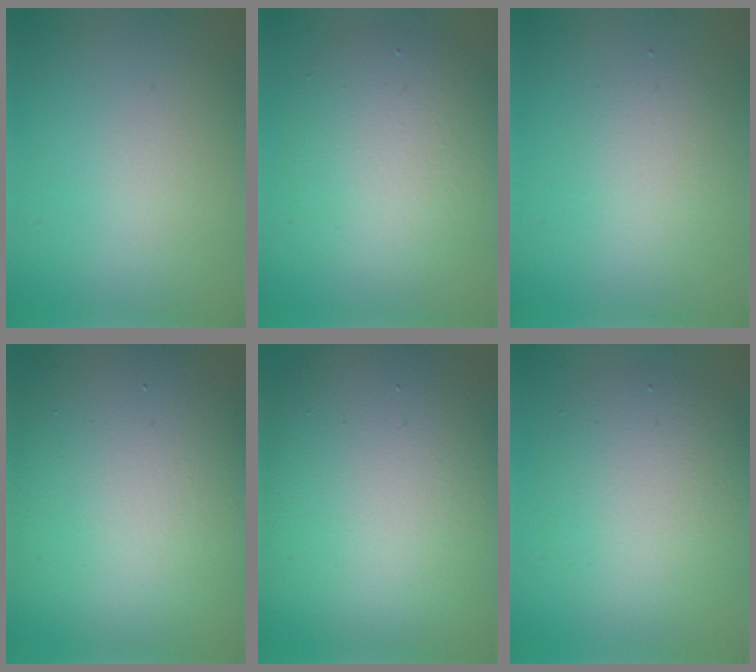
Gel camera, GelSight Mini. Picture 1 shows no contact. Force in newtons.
{"total": 5.7, "press": 5.7, "slide": 0.6}
{"total": 1.8, "press": 1.8, "slide": 0.1}
{"total": 17.1, "press": 17.0, "slide": 1.3}
{"total": 16.5, "press": 16.5, "slide": 0.9}
{"total": 5.6, "press": 5.6, "slide": 0.5}